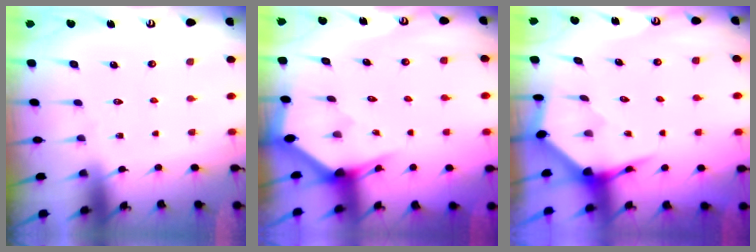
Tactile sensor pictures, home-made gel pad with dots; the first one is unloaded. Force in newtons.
{"total": 2.2, "press": 2.2, "slide": 0.1}
{"total": 4.0, "press": 3.9, "slide": 0.4}